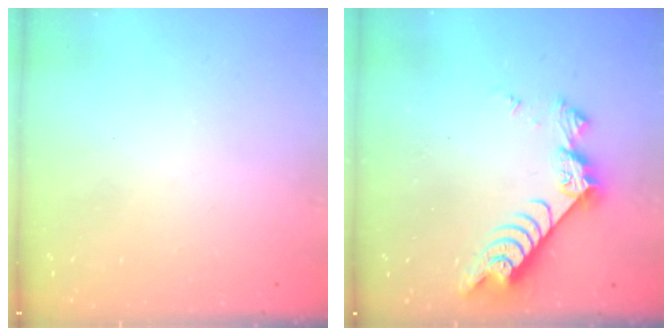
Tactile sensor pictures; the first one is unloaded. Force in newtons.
{"total": 9.1, "press": 9.0, "slide": 1.3}